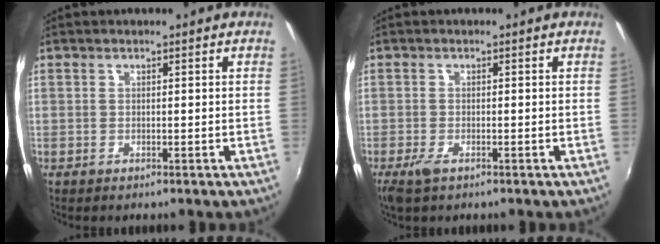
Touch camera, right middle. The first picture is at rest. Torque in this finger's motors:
{"motor_torque": [0.76, -0.51, 0.18, 0.02]}